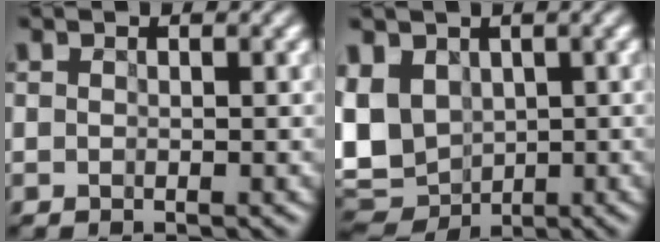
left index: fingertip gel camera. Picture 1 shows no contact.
{"total": 8.8, "force": [-0.3, 7.0, 5.4], "torque": [-0.126, 0.002, 0.005]}